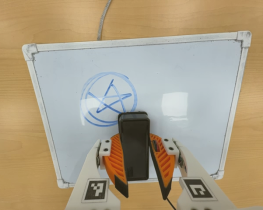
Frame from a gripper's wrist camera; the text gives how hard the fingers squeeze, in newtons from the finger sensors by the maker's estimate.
{"total": 10.0, "left": 10.3, "right": 9.8}